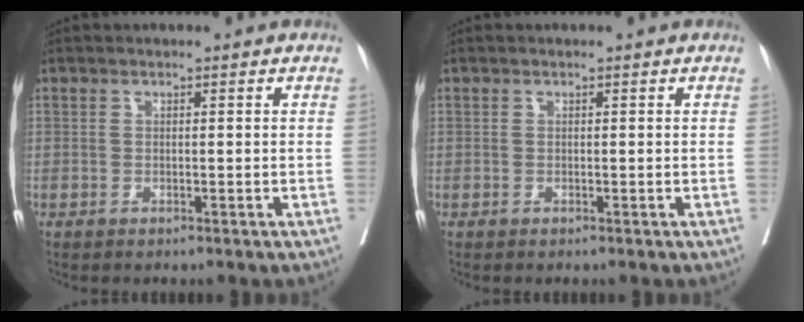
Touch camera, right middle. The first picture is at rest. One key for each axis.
{"total": 0.0}